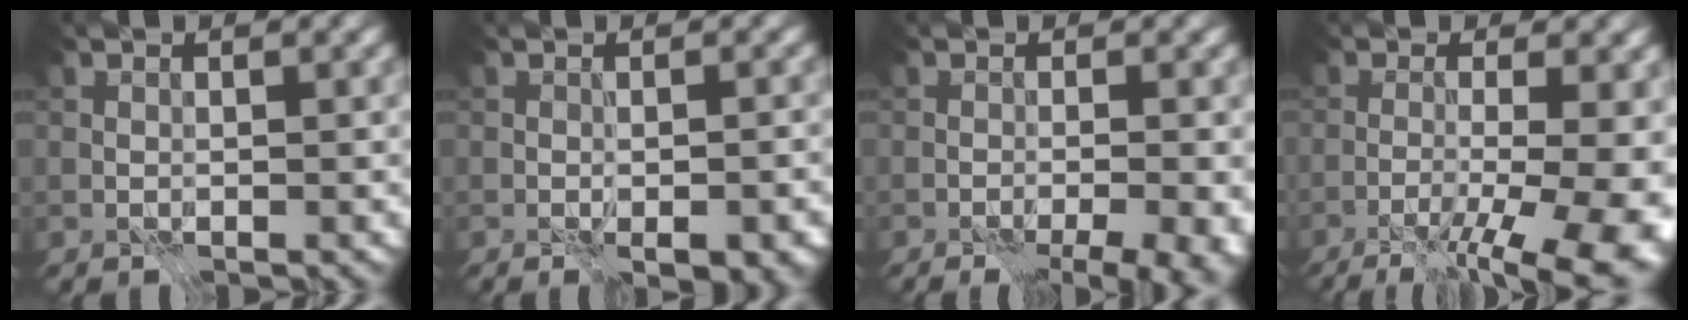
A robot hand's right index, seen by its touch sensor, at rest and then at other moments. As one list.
[{"total": 3.6, "force": [-1.8, 1.4, 2.7], "torque": [-0.042, -0.011, -0.022]}, {"total": 4.8, "force": [-2.3, 1.1, 4.0], "torque": [-0.046, -0.009, -0.027]}, {"total": 11.7, "force": [-4.1, 3.9, 10.2], "torque": [-0.104, -0.010, -0.057]}]